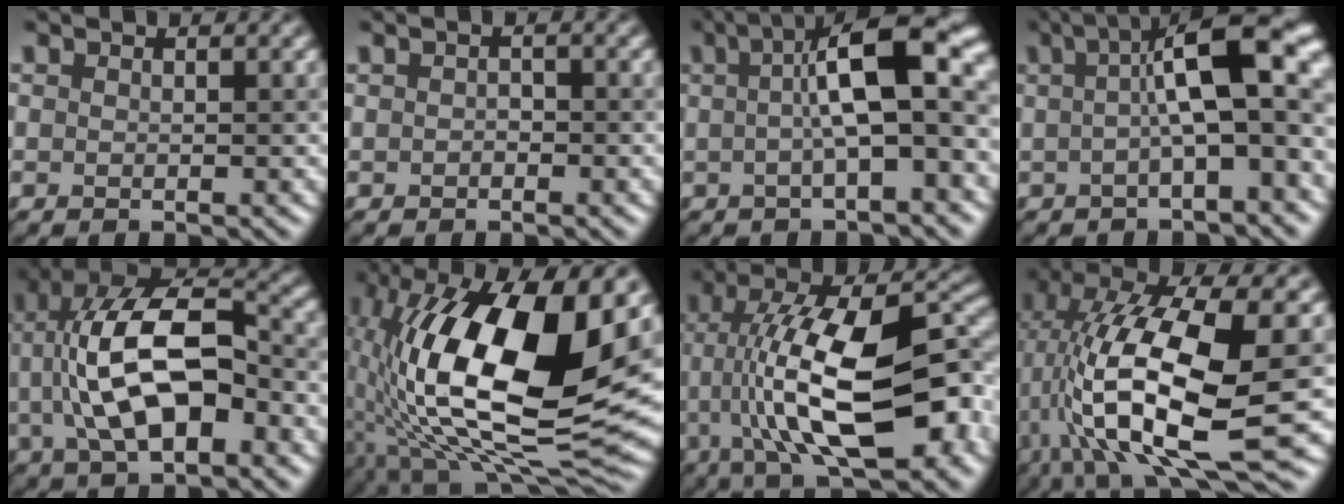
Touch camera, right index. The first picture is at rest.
{"total": 0.5, "force": [-0.2, 0.4, 0.3], "torque": [-0.003, 0.005, -0.003]}
{"total": 8.9, "force": [0.7, 2.3, 8.6], "torque": [-0.113, 0.030, 0.004]}
{"total": 9.9, "force": [0.6, 2.6, 9.6], "torque": [-0.121, 0.030, 0.001]}
{"total": 11.2, "force": [-1.1, 5.3, 9.8], "torque": [-0.181, 0.025, -0.024]}
{"total": 17.5, "force": [1.8, 6.6, 16.1], "torque": [-0.284, 0.018, 0.026]}
{"total": 14.6, "force": [-1.8, 5.3, 13.4], "torque": [-0.212, 0.025, -0.038]}
{"total": 14.8, "force": [-0.4, 5.5, 13.8], "torque": [-0.263, 0.000, 0.000]}